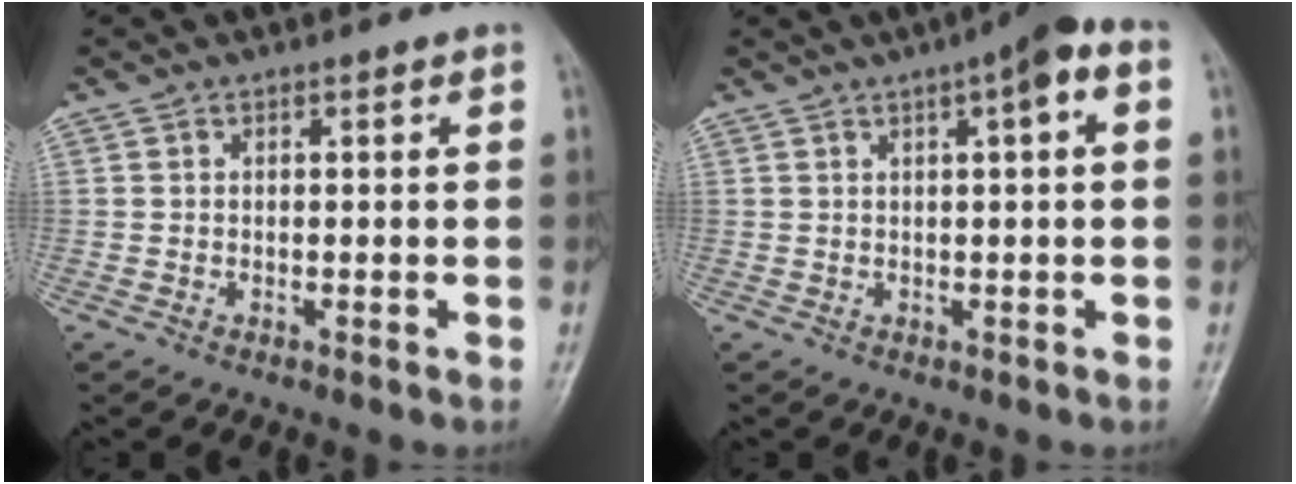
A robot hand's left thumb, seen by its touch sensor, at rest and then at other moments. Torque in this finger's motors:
{"motor_torque": [0.73, 0.77, 0.45, -0.52, 0.03]}